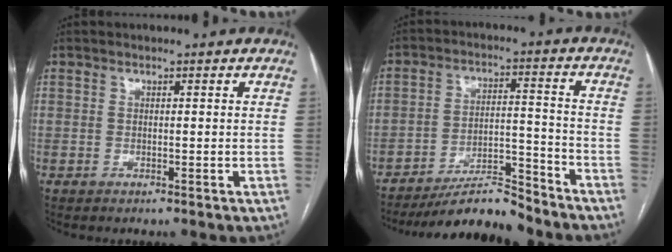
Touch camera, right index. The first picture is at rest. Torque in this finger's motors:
{"motor_torque": [-0.06, -0.10, -0.27, -0.10]}